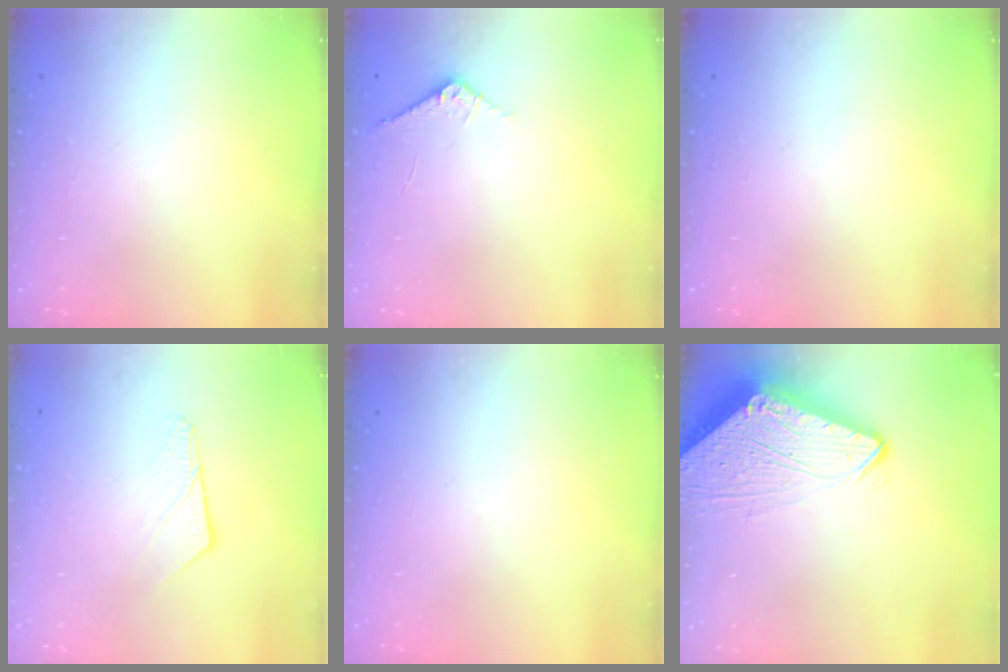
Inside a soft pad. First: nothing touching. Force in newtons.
{"total": 6.1, "press": 6.1, "slide": 0.5}
{"total": 0.0}
{"total": 5.7, "press": 5.7, "slide": 0.5}
{"total": 0.0}
{"total": 8.0, "press": 8.0, "slide": 0.7}